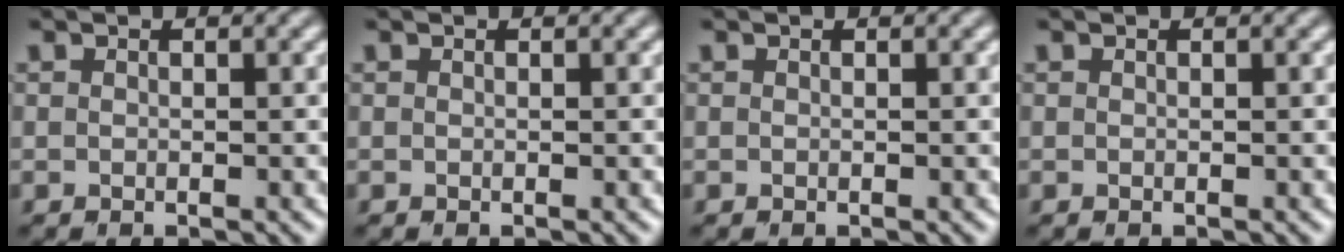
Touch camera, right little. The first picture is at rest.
{"total": 0.0}
{"total": 0.0}
{"total": 0.0}